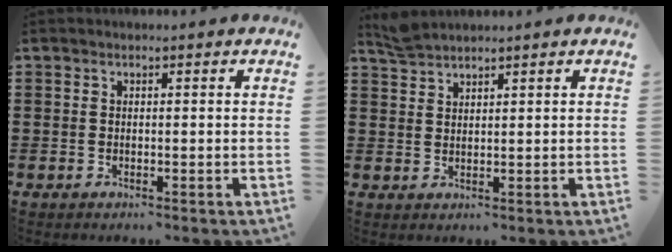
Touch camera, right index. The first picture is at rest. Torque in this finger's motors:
{"motor_torque": [-0.93, 1.21, -0.01, 0.00]}